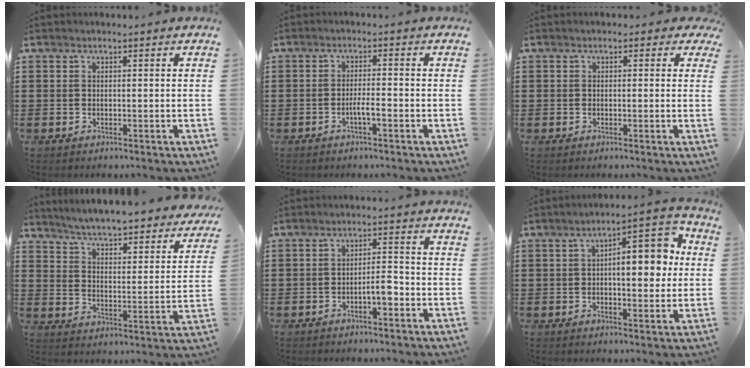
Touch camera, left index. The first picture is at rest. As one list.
[{"total": 2.5, "force": [-1.2, 0.2, 2.1], "torque": [-0.038, 0.002, -0.023]}, {"total": 1.3, "force": [0.1, 1.2, 0.4], "torque": [-0.013, 0.008, 0.000]}, {"total": 4.6, "force": [4.4, -0.4, 1.0], "torque": [-0.042, -0.041, 0.070]}, {"total": 3.5, "force": [-1.7, 1.0, 2.9], "torque": [-0.053, 0.009, -0.034]}, {"total": 8.7, "force": [1.5, 3.6, 7.8], "torque": [-0.105, -0.012, 0.011]}]